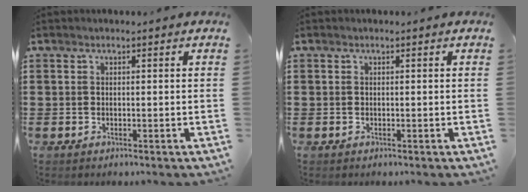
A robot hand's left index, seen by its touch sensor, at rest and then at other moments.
{"total": 0.0}